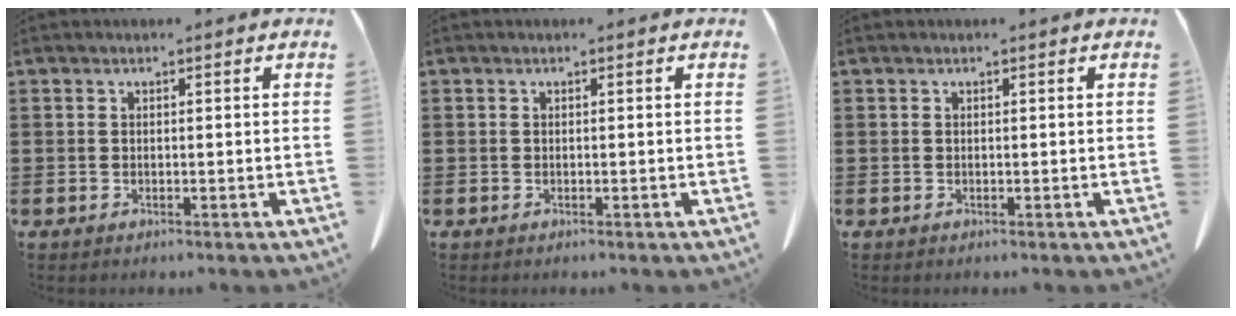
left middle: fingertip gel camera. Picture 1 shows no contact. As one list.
[{"total": 0.0}, {"total": 0.0}]